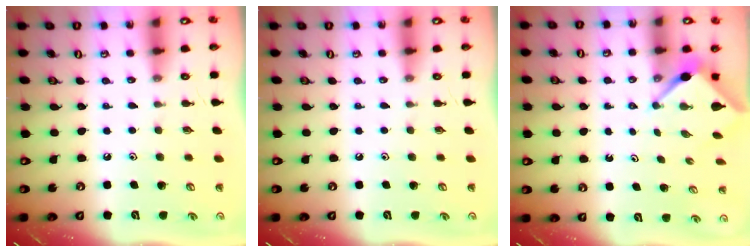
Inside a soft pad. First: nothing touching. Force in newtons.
{"total": 0.0}
{"total": 2.6, "press": 2.6, "slide": 0.0}